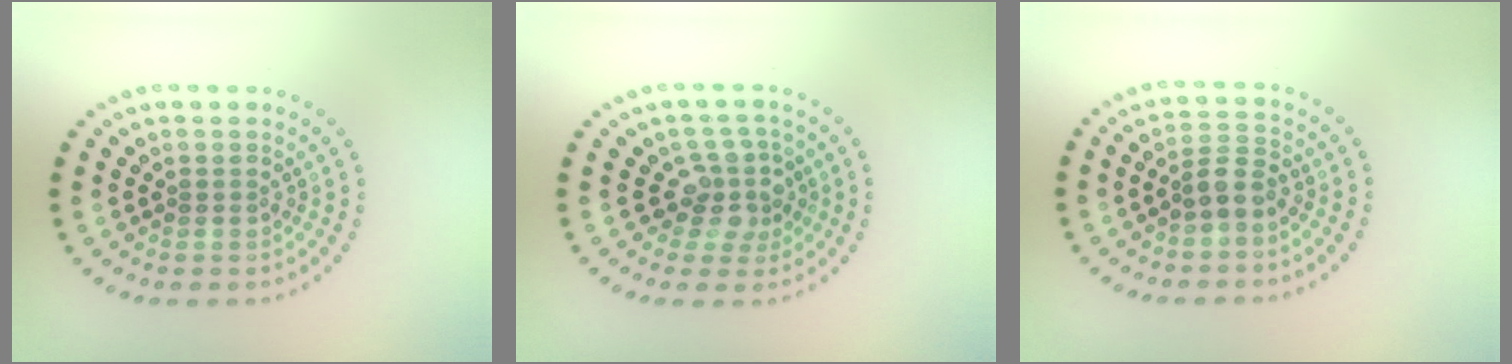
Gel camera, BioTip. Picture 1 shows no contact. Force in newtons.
{"total": 3.2, "press": 2.5, "slide": 2.0}
{"total": 2.2, "press": 1.8, "slide": 1.2}